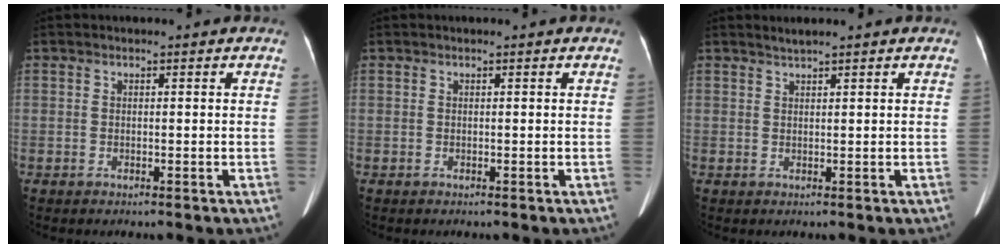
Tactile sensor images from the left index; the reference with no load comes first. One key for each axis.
{"total": 0.0}
{"total": 1.2, "fx": 1.1, "fy": -0.3, "fz": 0.4, "tx": -0.014, "ty": 0.004, "tz": 0.026}